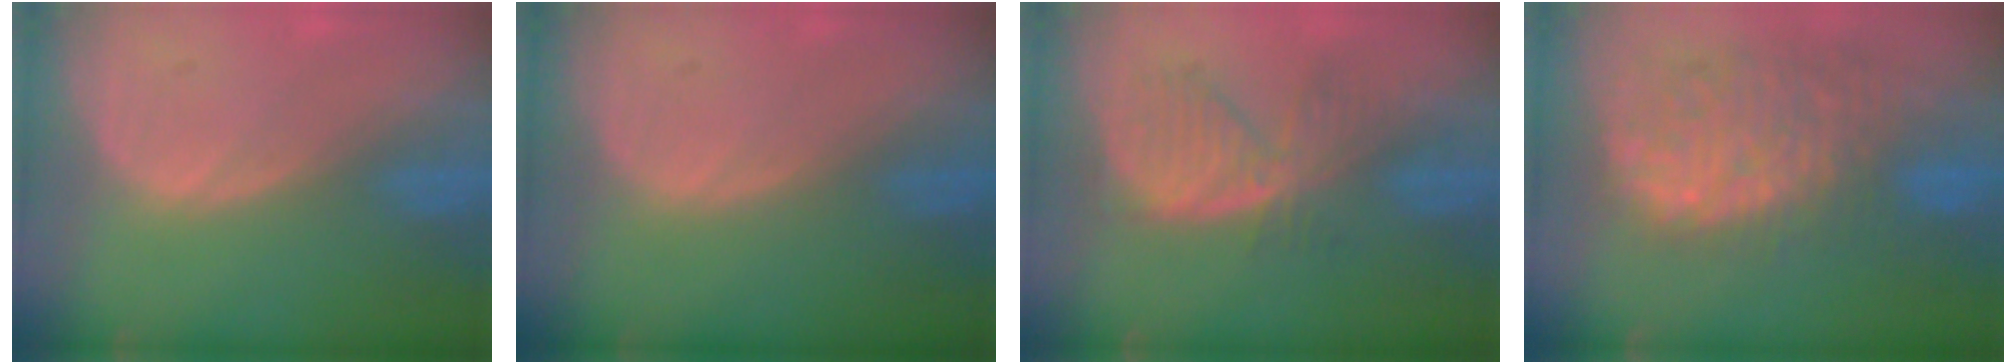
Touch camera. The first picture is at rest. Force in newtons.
{"total": 0.0}
{"total": 7.2, "press": 6.5, "slide": 3.1}
{"total": 12.9, "press": 11.2, "slide": 6.5}